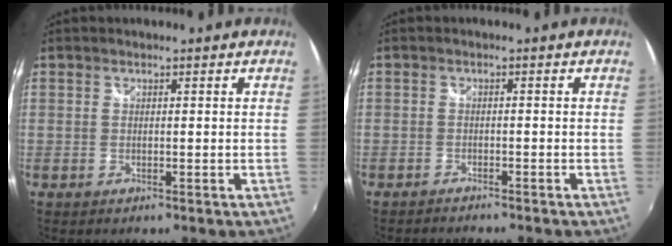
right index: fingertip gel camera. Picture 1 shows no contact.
{"total": 2.6, "force": [-2.5, 0.2, 0.6], "torque": [-0.025, -0.008, -0.044]}